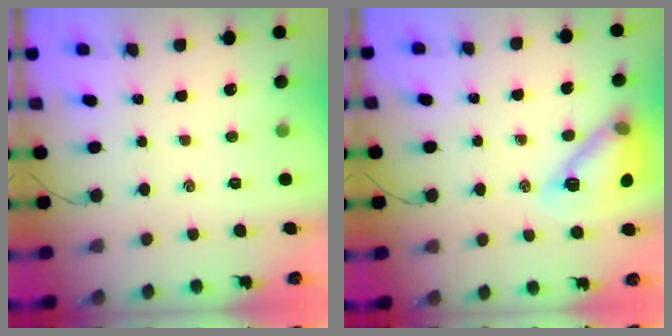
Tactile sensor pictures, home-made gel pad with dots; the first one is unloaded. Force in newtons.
{"total": 15.5, "press": 15.4, "slide": 1.8}